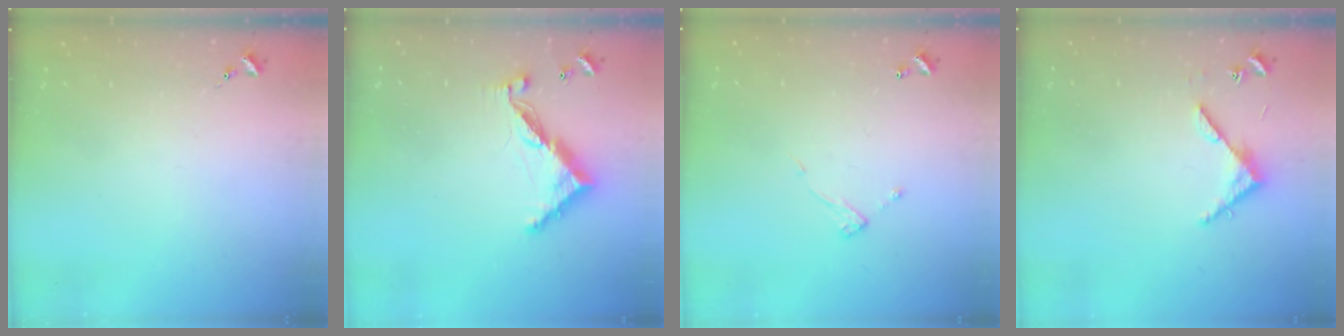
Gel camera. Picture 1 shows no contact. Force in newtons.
{"total": 9.9, "press": 9.9, "slide": 0.2}
{"total": 5.3, "press": 5.3, "slide": 0.4}
{"total": 5.0, "press": 5.0, "slide": 0.4}